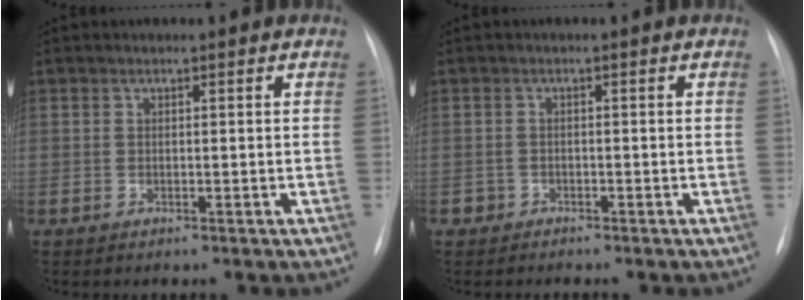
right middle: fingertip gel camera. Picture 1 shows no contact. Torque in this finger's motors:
{"motor_torque": [0.08, -0.09, 0.07, 0.01]}